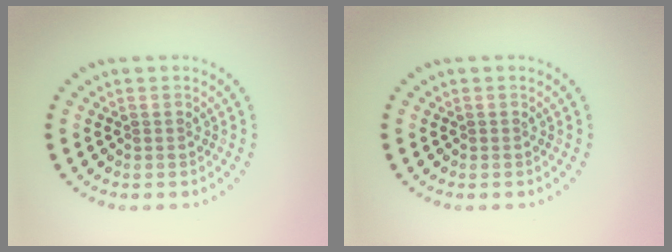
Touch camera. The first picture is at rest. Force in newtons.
{"total": 0.0}